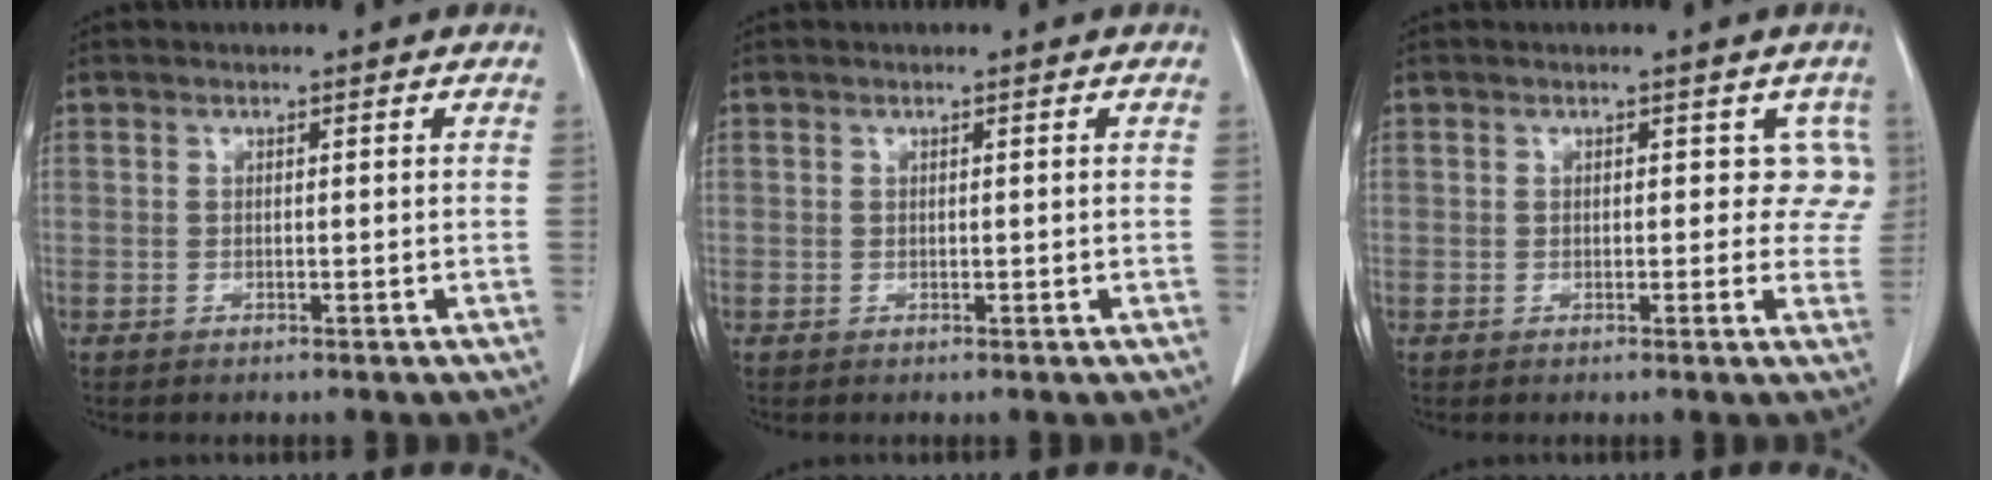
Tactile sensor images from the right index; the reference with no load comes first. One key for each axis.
{"total": 0.0}
{"total": 3.8, "fx": 0.9, "fy": 2.7, "fz": 2.4, "tx": 0.008, "ty": 0.010, "tz": 0.000}